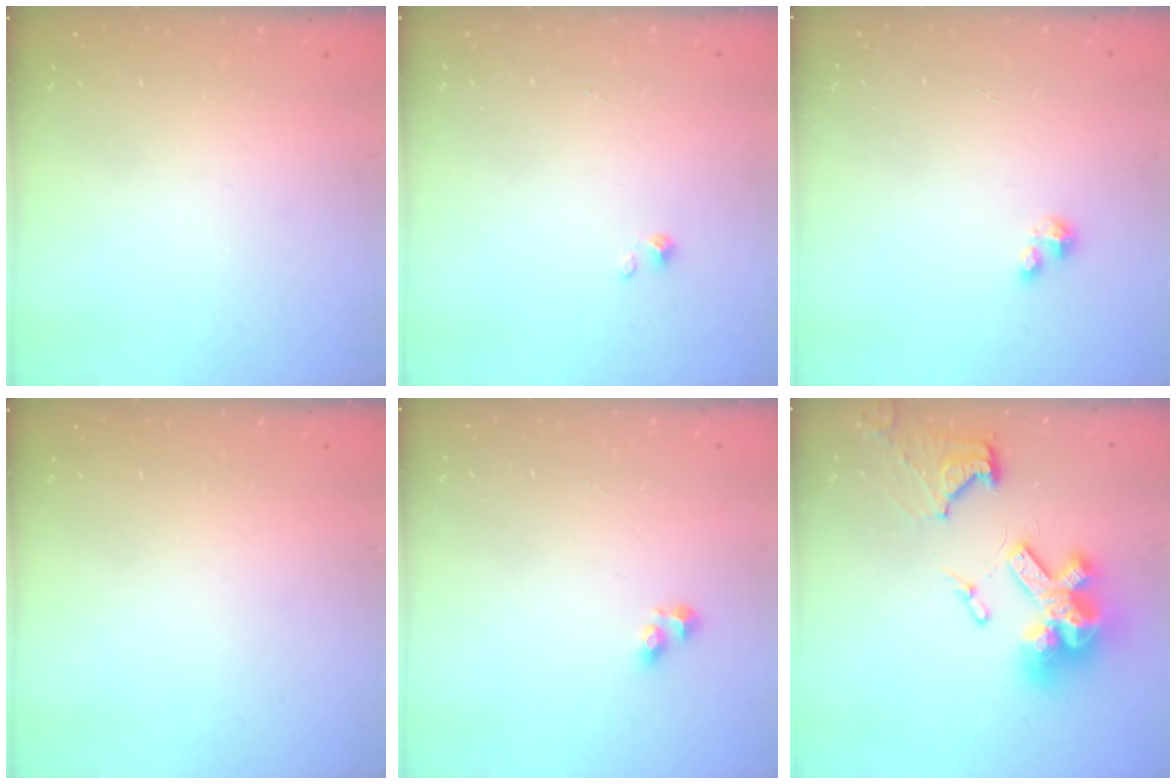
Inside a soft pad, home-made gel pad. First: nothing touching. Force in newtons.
{"total": 0.7, "press": 0.7, "slide": 0.1}
{"total": 0.9, "press": 0.9, "slide": 0.3}
{"total": 0.0}
{"total": 2.6, "press": 2.6, "slide": 0.2}
{"total": 20.1, "press": 20.0, "slide": 1.9}